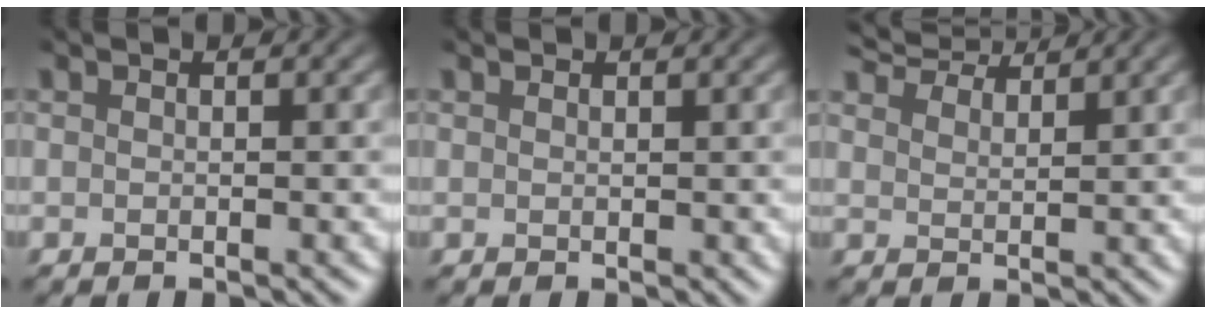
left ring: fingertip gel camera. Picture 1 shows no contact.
{"total": 0.6, "force": [0.4, 0.4, 0.1], "torque": [0.000, -0.001, 0.009]}
{"total": 5.8, "force": [5.5, 1.0, 1.6], "torque": [-0.042, 0.006, 0.098]}